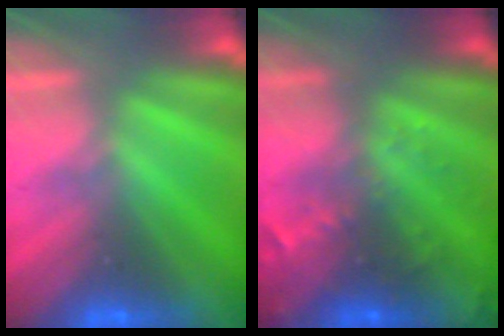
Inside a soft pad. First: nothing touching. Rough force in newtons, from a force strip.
{"total": 10.8}